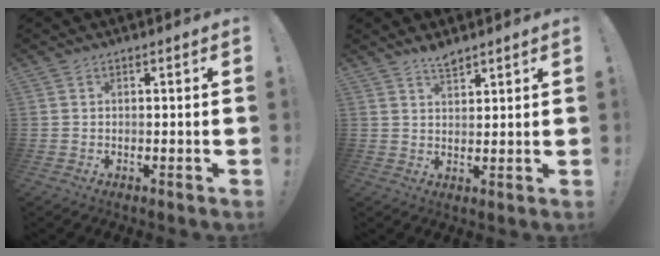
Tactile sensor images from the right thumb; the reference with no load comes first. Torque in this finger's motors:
{"motor_torque": [0.16, 0.15, -0.08, 0.07, -0.02]}